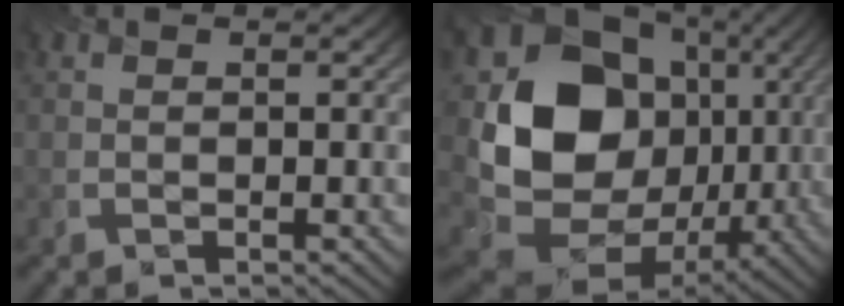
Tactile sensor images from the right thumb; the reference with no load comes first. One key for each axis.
{"total": 19.2, "fx": 1.3, "fy": 15.6, "fz": 11.0, "tx": -0.247, "ty": -0.038, "tz": 0.041}